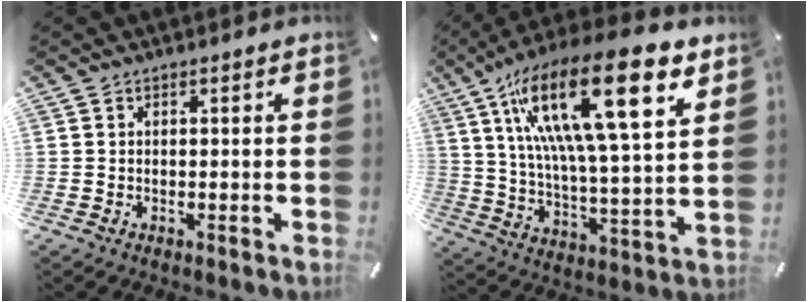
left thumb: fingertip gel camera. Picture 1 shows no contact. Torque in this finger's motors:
{"motor_torque": [3.10, 1.91, 2.14, -0.63, 1.02]}